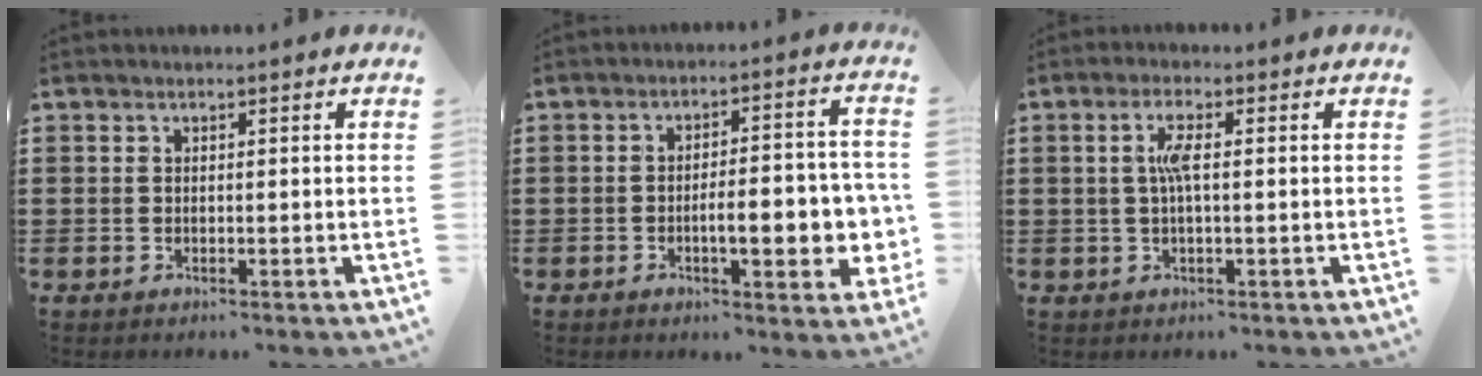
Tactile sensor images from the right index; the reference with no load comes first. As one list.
[{"total": 8.4, "force": [-2.1, 2.7, 7.7], "torque": [-0.104, -0.004, -0.038]}, {"total": 3.7, "force": [0.3, 0.7, 3.7], "torque": [-0.078, 0.000, -0.001]}]